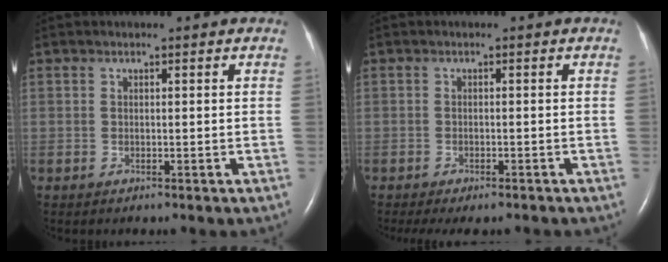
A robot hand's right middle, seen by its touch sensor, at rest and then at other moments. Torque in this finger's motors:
{"motor_torque": [0.19, -0.18, 0.04, 0.02]}